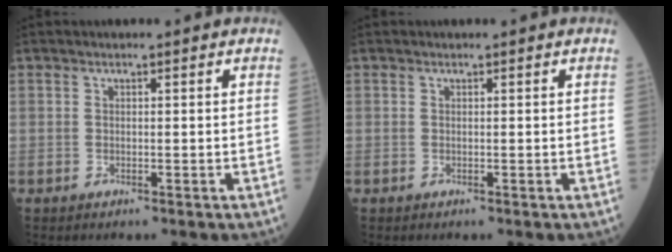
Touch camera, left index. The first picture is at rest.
{"total": 0.0}